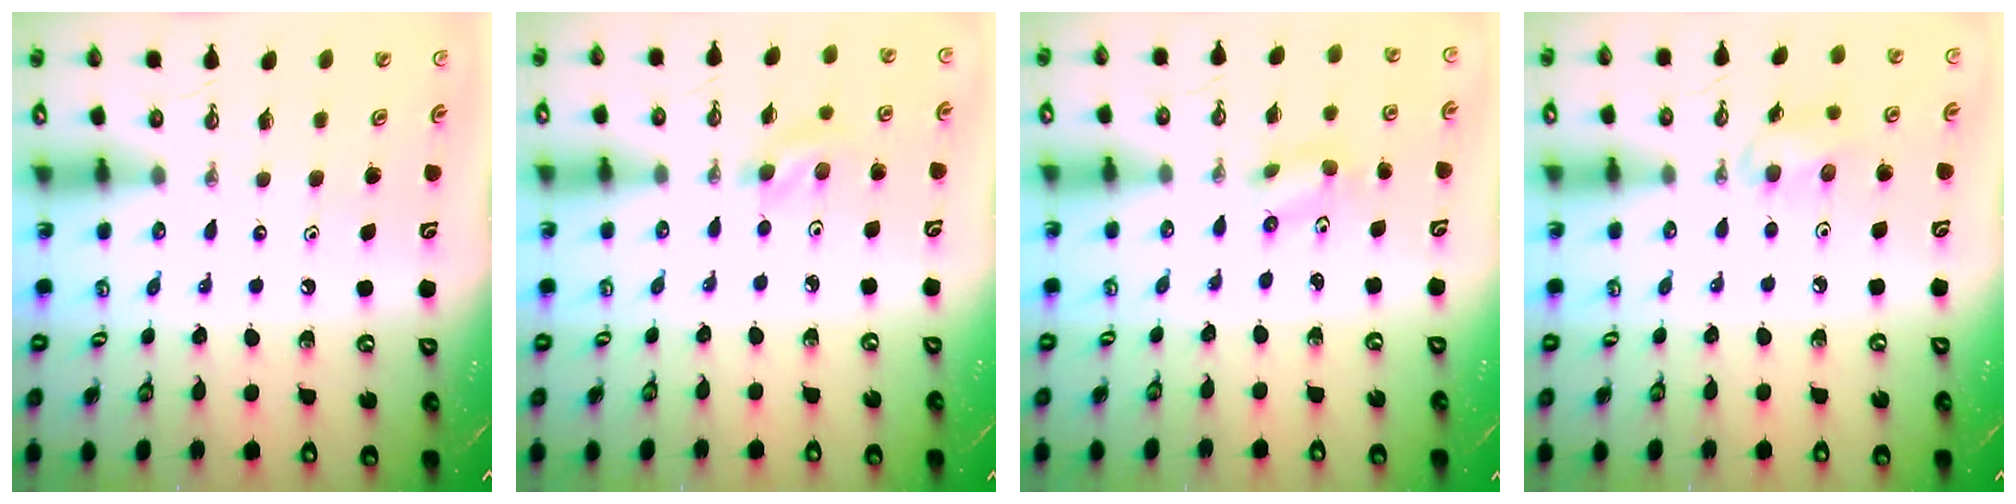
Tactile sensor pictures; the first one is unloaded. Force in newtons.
{"total": 4.5, "press": 4.1, "slide": 2.0}
{"total": 2.8, "press": 2.6, "slide": 1.1}
{"total": 6.4, "press": 6.2, "slide": 1.6}